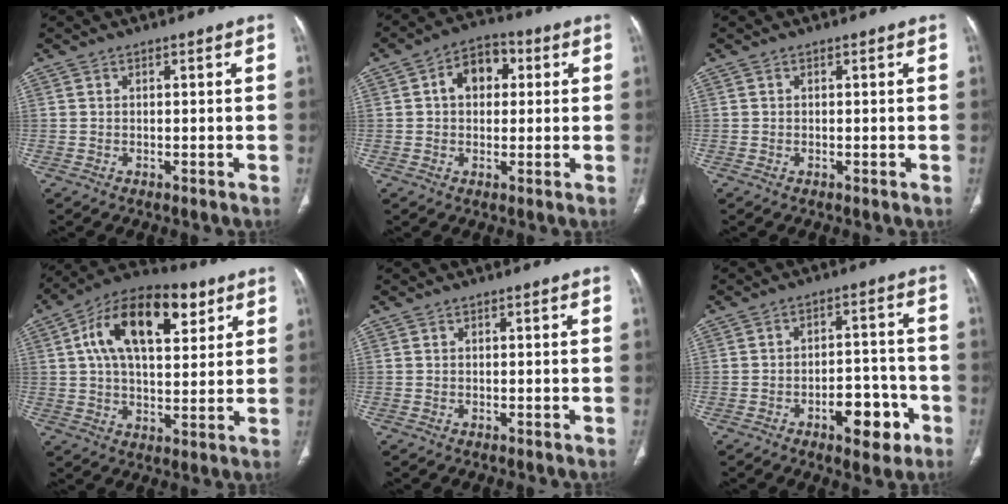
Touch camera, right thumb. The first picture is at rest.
{"total": 8.0, "force": [1.6, 5.7, 5.3], "torque": [-0.056, 0.016, 0.018]}
{"total": 0.0}
{"total": 19.4, "force": [7.1, 10.0, 15.0], "torque": [-0.223, 0.004, 0.111]}
{"total": 0.0}
{"total": 9.2, "force": [-4.3, 4.6, 6.7], "torque": [-0.068, 0.036, -0.058]}